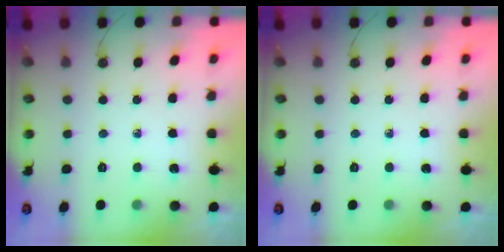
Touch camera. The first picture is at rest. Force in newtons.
{"total": 0.0}